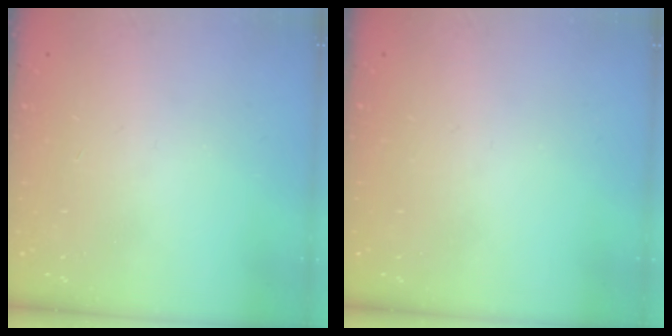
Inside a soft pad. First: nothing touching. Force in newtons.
{"total": 0.0}